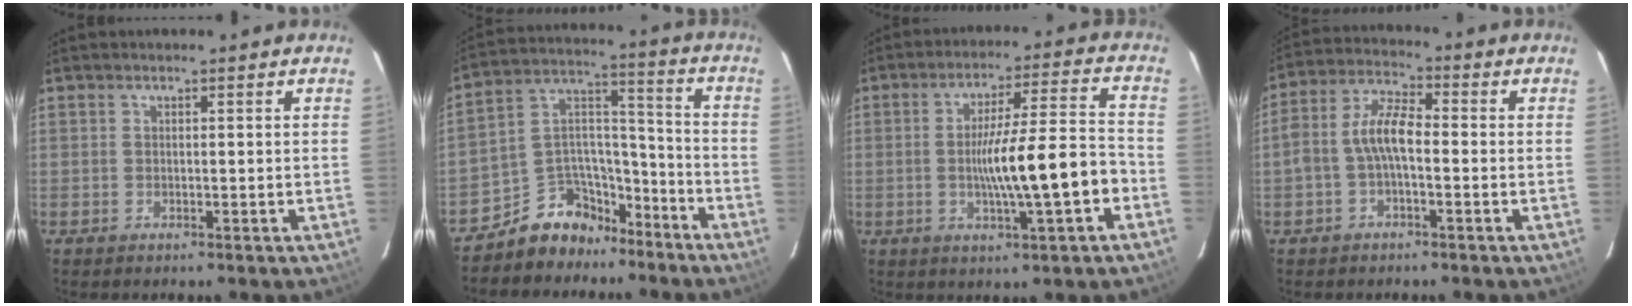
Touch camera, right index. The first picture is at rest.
{"total": 8.8, "force": [-7.0, 5.2, 1.2], "torque": [-0.025, 0.053, -0.121]}
{"total": 12.6, "force": [-3.5, 0.7, 12.1], "torque": [-0.195, -0.005, -0.048]}
{"total": 6.7, "force": [-1.5, 2.8, 5.9], "torque": [-0.130, 0.022, -0.029]}